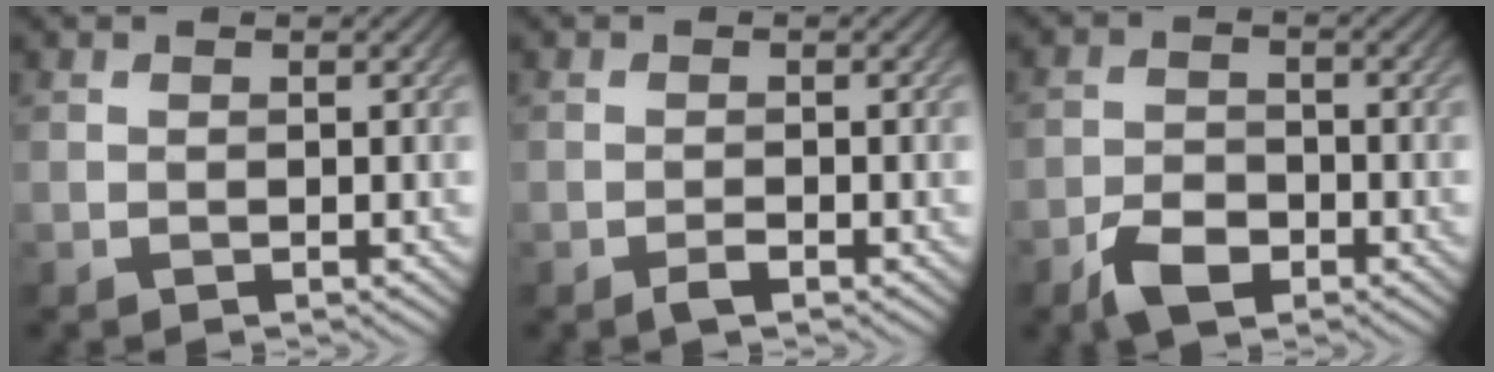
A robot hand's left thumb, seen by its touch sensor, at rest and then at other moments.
{"total": 1.1, "force": [-0.8, 0.2, 0.8], "torque": [-0.016, 0.001, -0.016]}
{"total": 4.8, "force": [-3.0, 2.5, 2.7], "torque": [-0.053, -0.004, -0.063]}